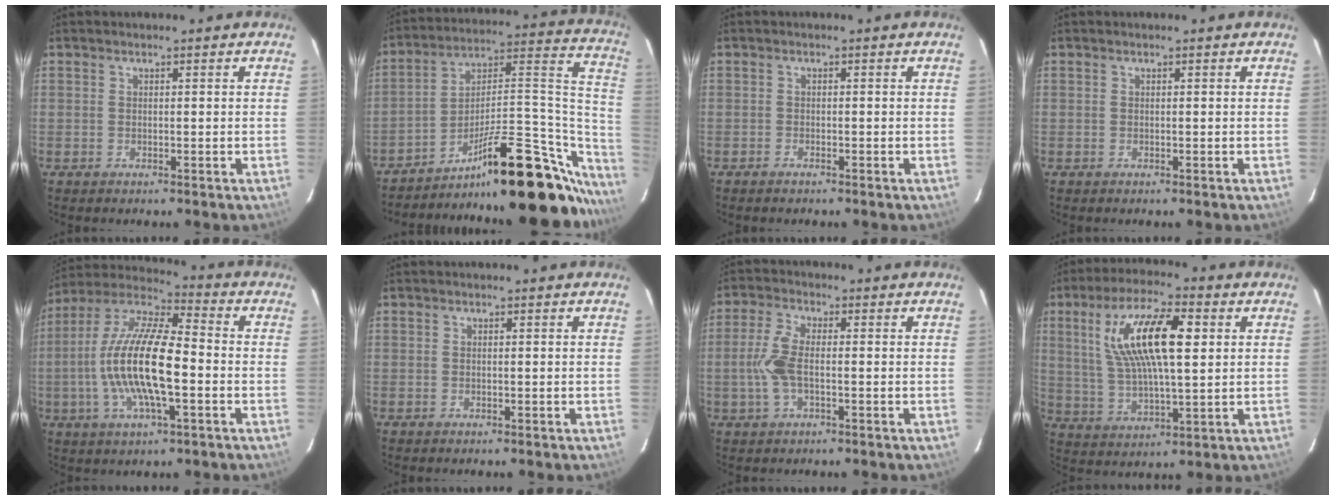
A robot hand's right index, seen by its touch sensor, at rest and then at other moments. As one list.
[{"total": 29.9, "force": [-22.4, 7.9, 18.2], "torque": [-0.208, 0.047, -0.335]}, {"total": 0.9, "force": [-0.8, 0.3, 0.2], "torque": [-0.008, 0.001, -0.017]}, {"total": 0.0}, {"total": 17.6, "force": [-2.9, 5.1, 16.6], "torque": [-0.324, 0.001, -0.063]}, {"total": 0.0}, {"total": 8.1, "force": [-1.5, 2.5, 7.6], "torque": [-0.170, 0.003, -0.032]}, {"total": 15.7, "force": [4.4, 5.0, 14.2], "torque": [-0.269, 0.015, 0.085]}]